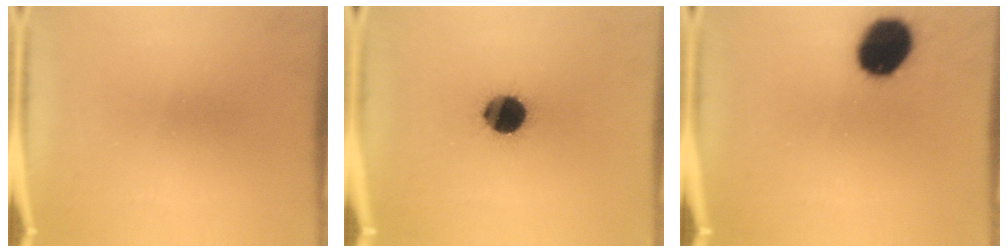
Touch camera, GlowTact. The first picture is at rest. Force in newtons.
{"total": 11.7}
{"total": 15.0}